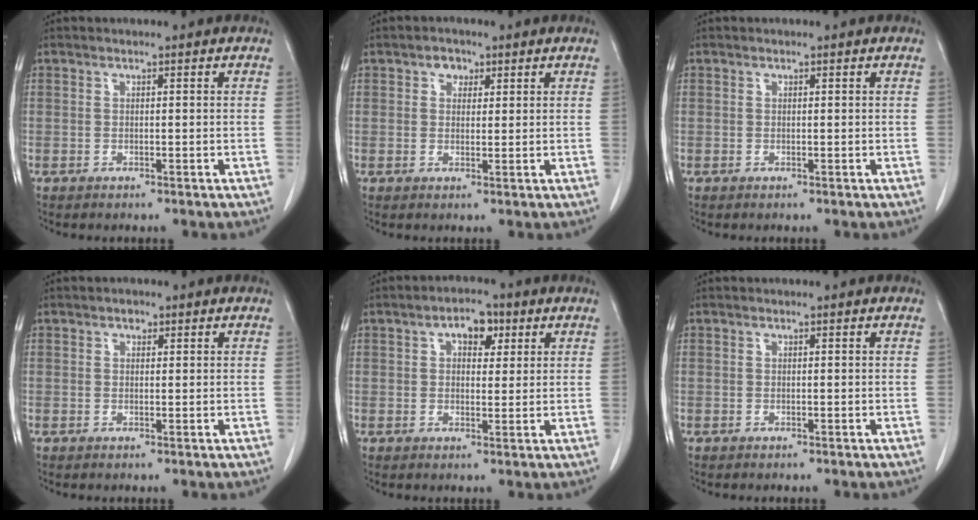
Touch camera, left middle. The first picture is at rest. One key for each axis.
{"total": 2.2, "fx": 1.2, "fy": 1.6, "fz": 1.0, "tx": -0.014, "ty": 0.006, "tz": 0.017}
{"total": 0.0}
{"total": 0.9, "fx": 0.5, "fy": 0.7, "fz": 0.4, "tx": -0.006, "ty": -0.001, "tz": 0.007}
{"total": 4.6, "fx": 2.0, "fy": 2.6, "fz": 3.2, "tx": -0.047, "ty": 0.016, "tz": 0.028}
{"total": 0.0}